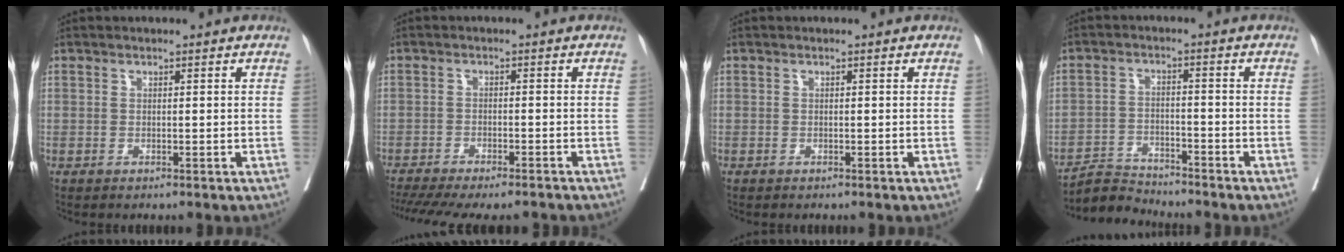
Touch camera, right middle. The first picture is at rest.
{"total": 15.8, "force": [-13.6, 3.4, 7.2], "torque": [-0.158, -0.022, -0.187]}
{"total": 0.0}
{"total": 5.1, "force": [-4.9, 0.0, -1.1], "torque": [0.015, -0.004, -0.090]}